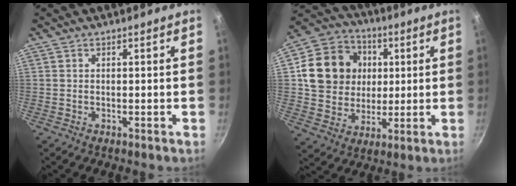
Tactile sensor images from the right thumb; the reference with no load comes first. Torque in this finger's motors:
{"motor_torque": [0.86, 3.02, 0.54, -0.68, 0.08]}